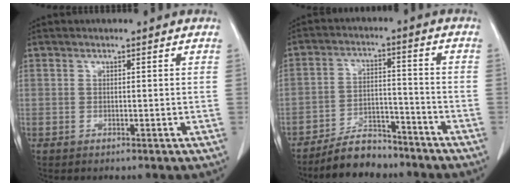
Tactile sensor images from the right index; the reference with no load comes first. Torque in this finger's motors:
{"motor_torque": [-0.22, -0.14, -0.05, -0.02]}